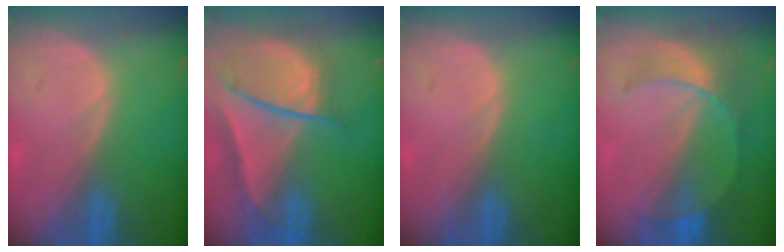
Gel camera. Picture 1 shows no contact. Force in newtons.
{"total": 9.3, "press": 8.1, "slide": 4.7}
{"total": 0.0}
{"total": 7.9, "press": 6.9, "slide": 3.9}